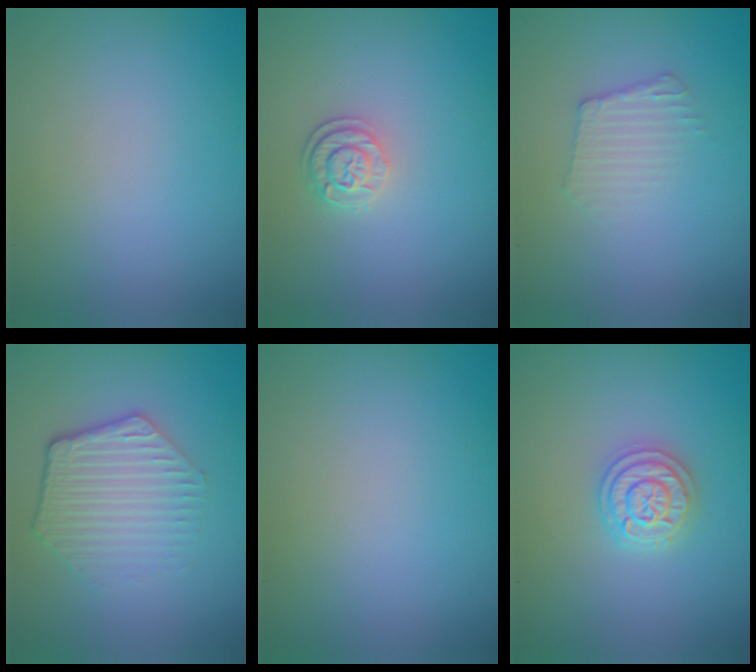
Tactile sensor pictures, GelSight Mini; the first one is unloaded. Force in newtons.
{"total": 2.3, "press": 1.8, "slide": 1.4}
{"total": 2.1, "press": 2.0, "slide": 0.4}
{"total": 4.3, "press": 3.3, "slide": 2.8}
{"total": 0.0}
{"total": 3.4, "press": 3.3, "slide": 0.5}